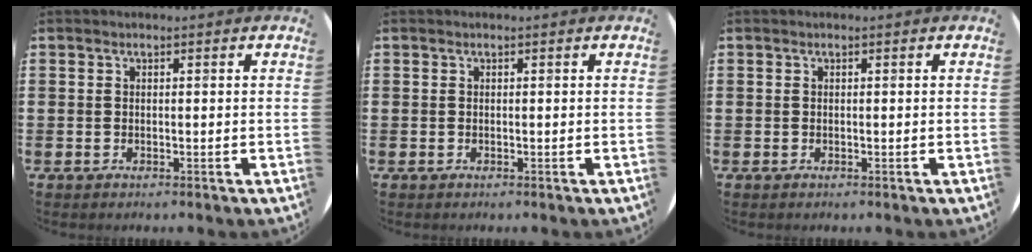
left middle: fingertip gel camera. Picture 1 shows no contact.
{"total": 0.0}
{"total": 0.0}